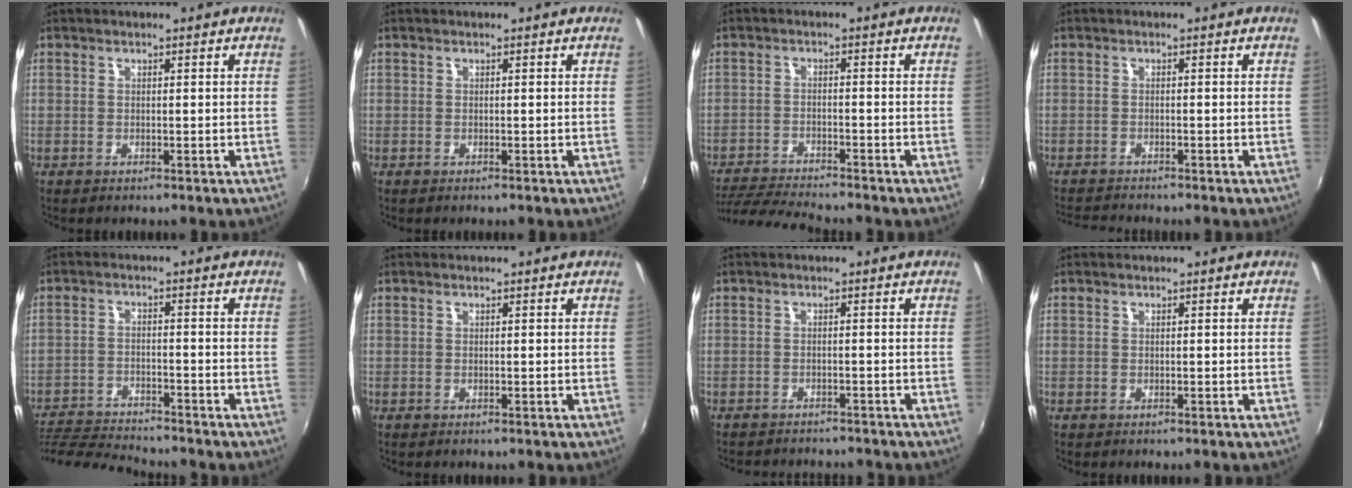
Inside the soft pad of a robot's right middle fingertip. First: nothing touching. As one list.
[{"total": 0.0}, {"total": 9.1, "force": [-8.5, 0.2, 3.1], "torque": [-0.083, -0.019, -0.151]}, {"total": 3.8, "force": [-3.7, 0.2, 0.8], "torque": [-0.032, -0.012, -0.070]}, {"total": 12.6, "force": [-11.9, 1.3, 4.1], "torque": [-0.107, -0.014, -0.209]}, {"total": 0.0}, {"total": 7.1, "force": [-6.6, 1.6, 2.1], "torque": [-0.055, -0.014, -0.095]}, {"total": 0.0}]